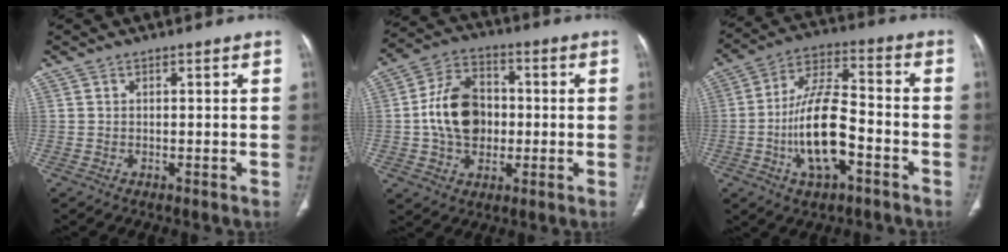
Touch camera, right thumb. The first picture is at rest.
{"total": 13.5, "force": [-0.5, 10.0, 9.0], "torque": [-0.137, 0.022, -0.011]}
{"total": 15.2, "force": [-4.6, 6.6, 12.8], "torque": [-0.228, 0.039, -0.083]}